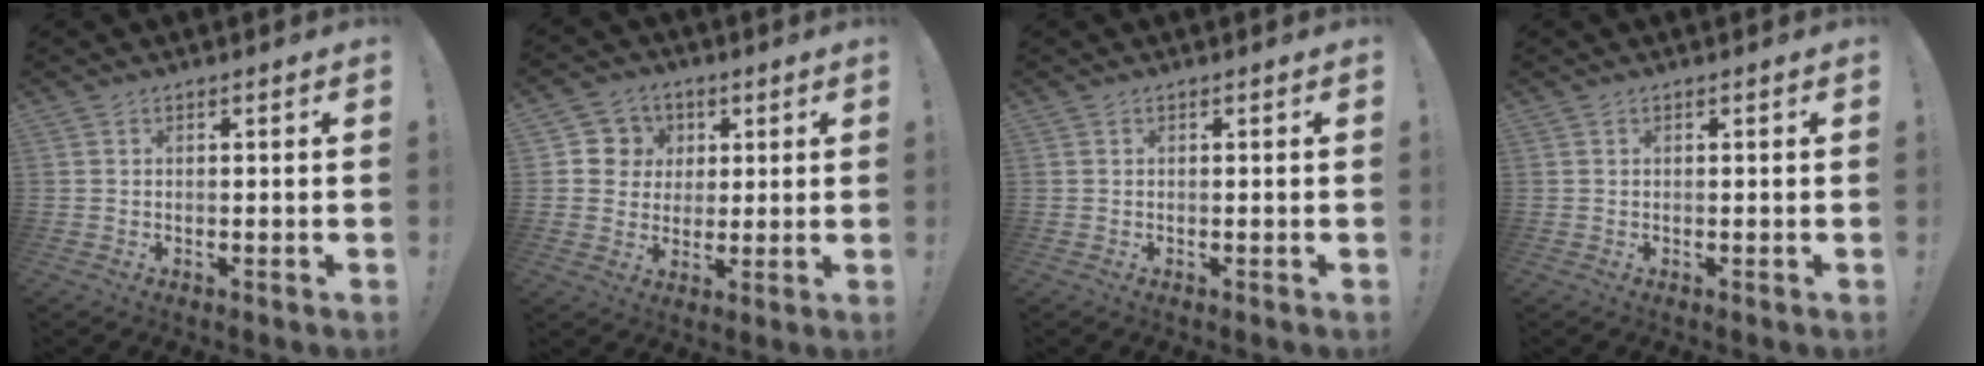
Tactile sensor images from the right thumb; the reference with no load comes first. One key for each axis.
{"total": 8.3, "fx": 1.4, "fy": 8.1, "fz": 1.0, "tx": -0.004, "ty": -0.010, "tz": 0.032}
{"total": 0.0}
{"total": 0.0}